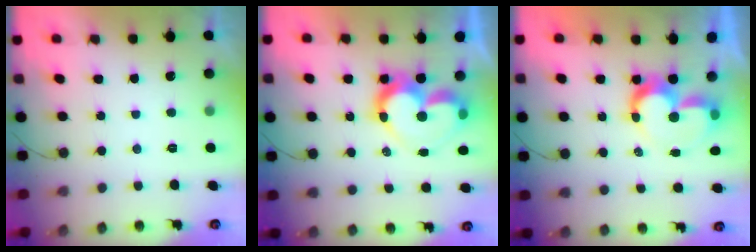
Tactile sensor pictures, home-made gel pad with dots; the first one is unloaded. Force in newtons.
{"total": 11.7, "press": 11.7, "slide": 0.9}
{"total": 10.0, "press": 10.0, "slide": 0.8}